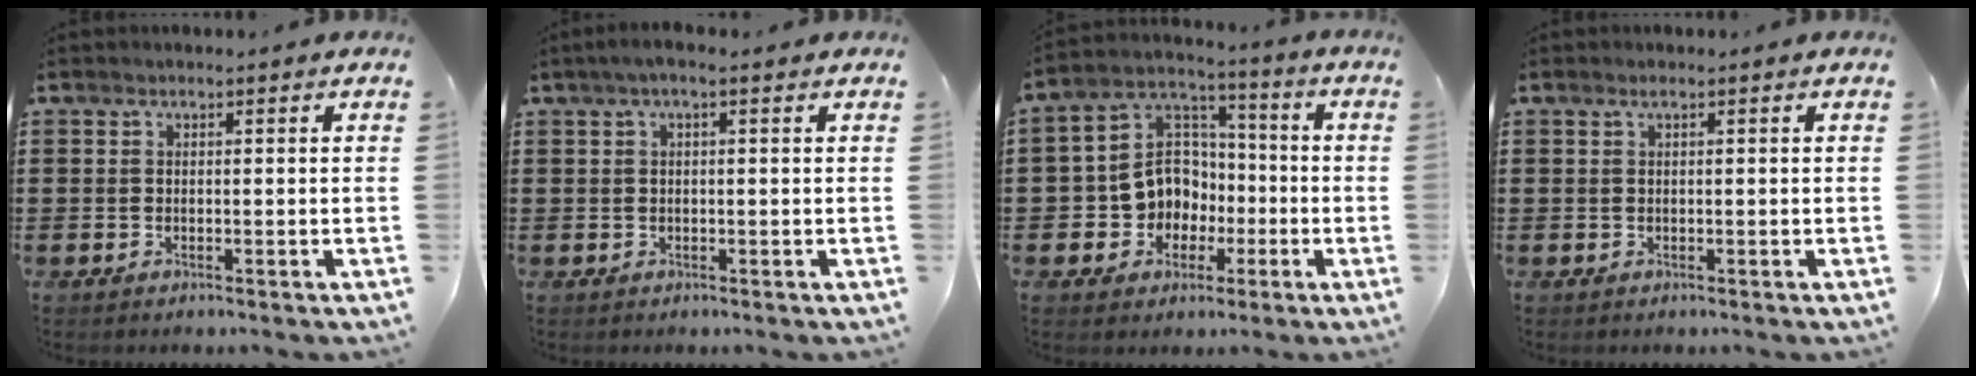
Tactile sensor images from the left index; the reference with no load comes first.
{"total": 1.6, "force": [0.1, 0.2, 1.6], "torque": [-0.027, 0.001, 0.003]}
{"total": 8.9, "force": [-2.0, 8.1, 3.1], "torque": [-0.104, 0.005, -0.038]}
{"total": 0.7, "force": [0.2, 0.0, 0.6], "torque": [-0.009, -0.001, 0.004]}